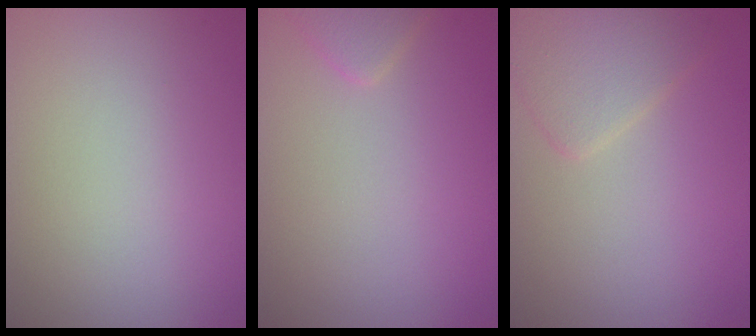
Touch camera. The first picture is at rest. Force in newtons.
{"total": 1.5, "press": 1.5, "slide": 0.2}
{"total": 2.9, "press": 2.9, "slide": 0.1}